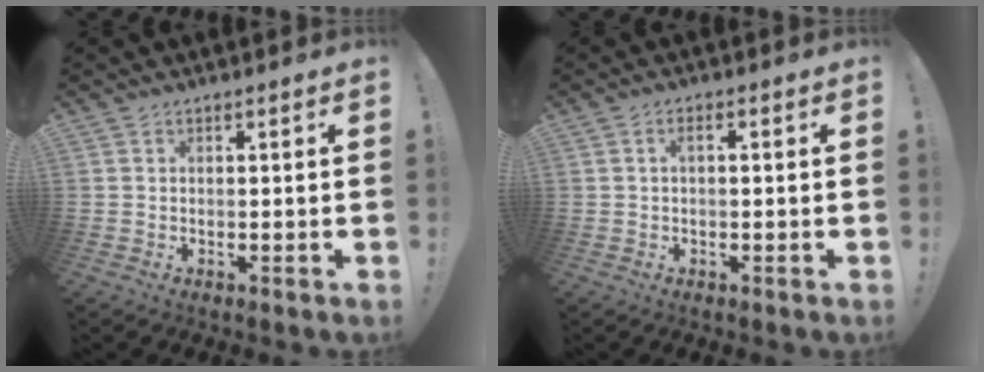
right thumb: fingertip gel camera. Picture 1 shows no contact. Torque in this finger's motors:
{"motor_torque": [-0.25, -0.25, -0.09, 0.09, 0.12]}